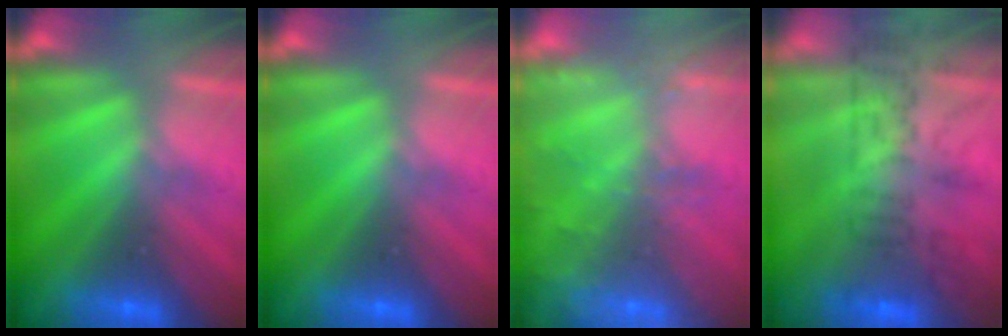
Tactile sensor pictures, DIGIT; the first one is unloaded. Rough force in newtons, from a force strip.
{"total": 0.0}
{"total": 7.1}
{"total": 9.7}